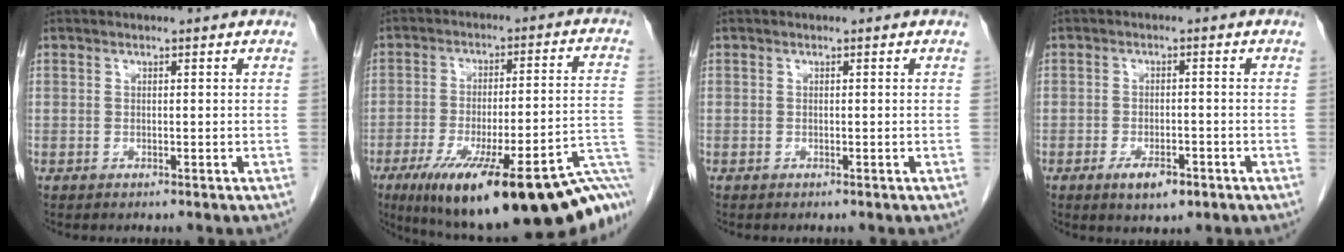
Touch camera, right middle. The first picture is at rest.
{"total": 27.3, "force": [-17.1, 2.9, 21.0], "torque": [-0.225, -0.010, -0.250]}
{"total": 0.0}
{"total": 4.3, "force": [-2.4, 1.5, 3.2], "torque": [-0.058, -0.003, -0.033]}